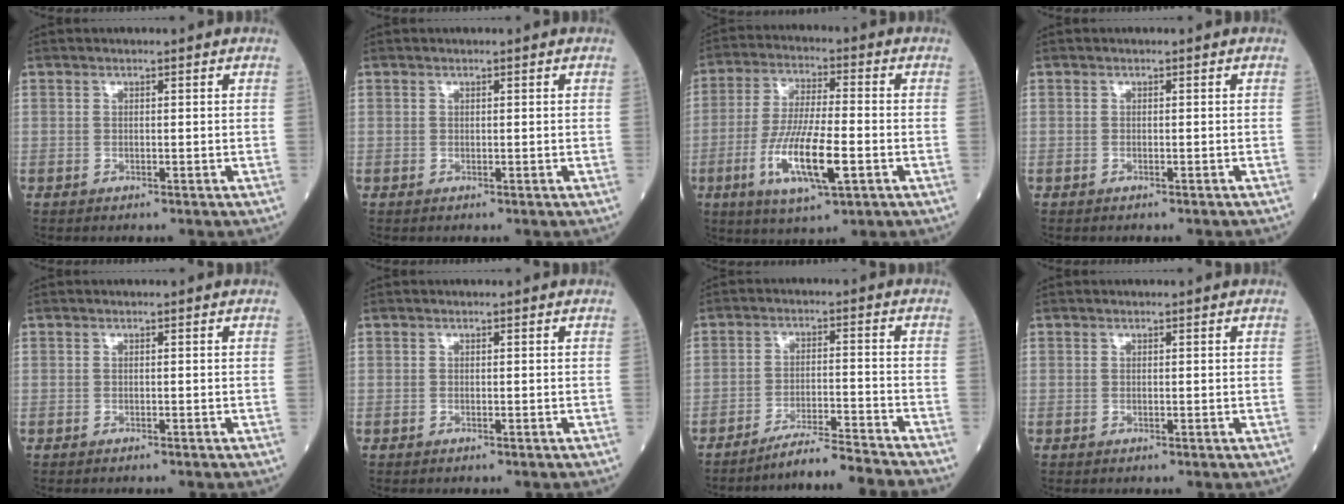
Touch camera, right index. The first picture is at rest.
{"total": 0.0}
{"total": 11.9, "force": [-3.9, 1.9, 11.1], "torque": [-0.220, -0.016, -0.070]}
{"total": 0.9, "force": [-0.9, 0.0, 0.3], "torque": [-0.001, 0.001, -0.013]}
{"total": 0.7, "force": [-0.6, 0.0, 0.3], "torque": [0.002, 0.001, -0.010]}
{"total": 0.0}
{"total": 8.4, "force": [-7.9, -2.3, 1.8], "torque": [-0.012, -0.005, -0.133]}
{"total": 0.0}